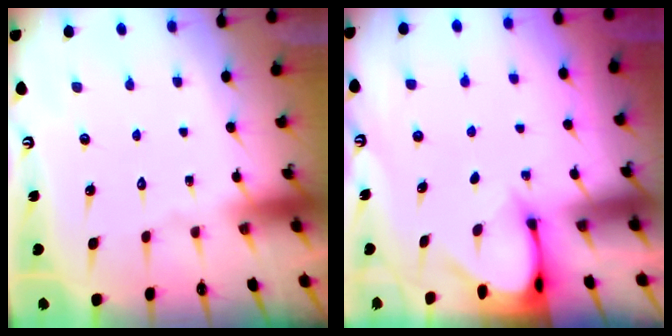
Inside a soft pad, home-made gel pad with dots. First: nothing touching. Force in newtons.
{"total": 3.1, "press": 3.1, "slide": 0.3}